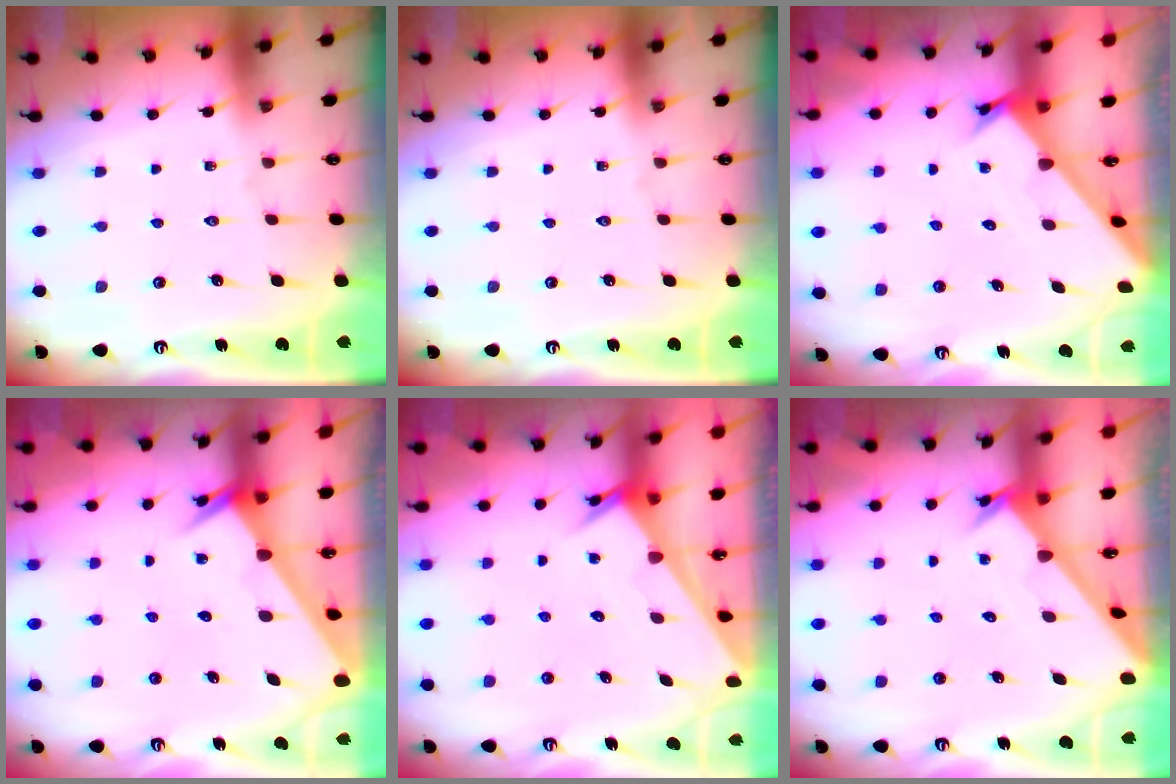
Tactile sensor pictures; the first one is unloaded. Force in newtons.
{"total": 0.0}
{"total": 2.3, "press": 2.3, "slide": 0.2}
{"total": 2.6, "press": 2.6, "slide": 0.1}
{"total": 2.5, "press": 2.5, "slide": 0.1}
{"total": 2.5, "press": 2.5, "slide": 0.2}